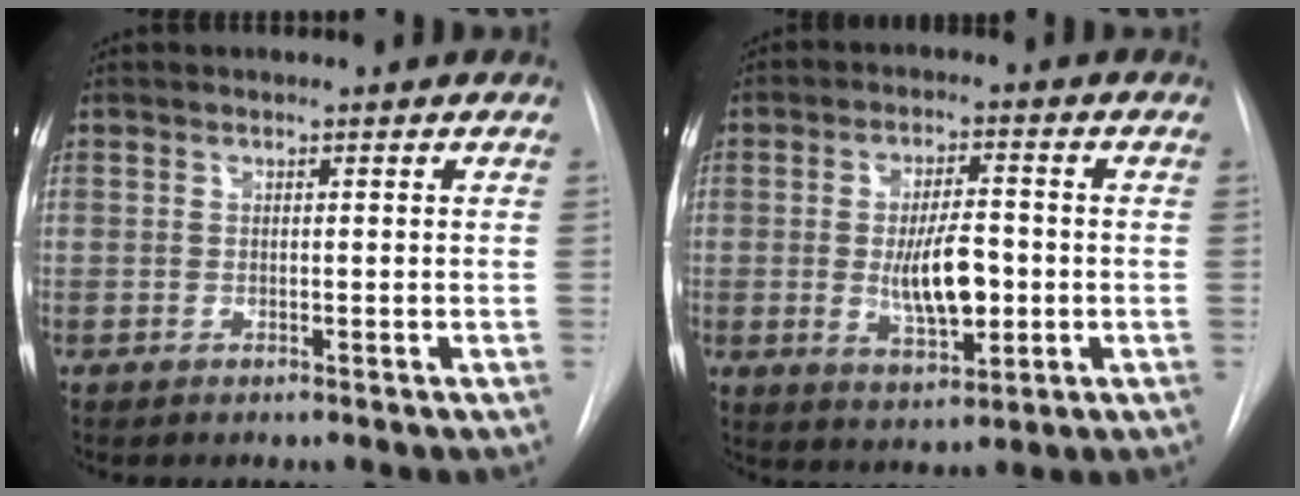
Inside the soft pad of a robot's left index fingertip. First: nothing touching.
{"total": 8.5, "force": [-1.0, 3.1, 7.8], "torque": [-0.139, -0.007, -0.013]}